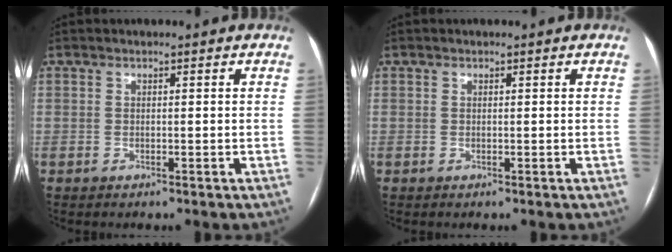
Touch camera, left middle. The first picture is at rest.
{"total": 0.0}